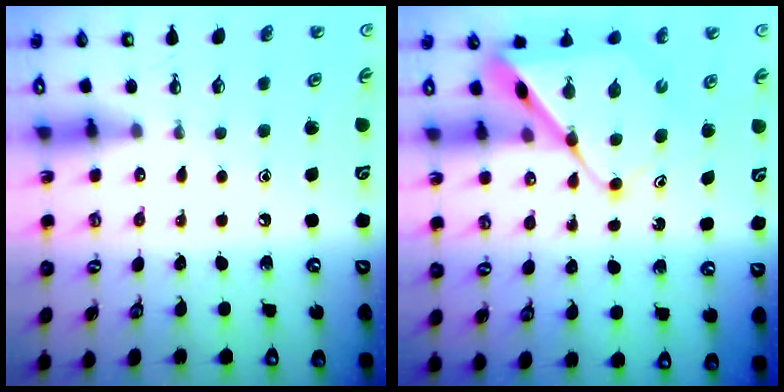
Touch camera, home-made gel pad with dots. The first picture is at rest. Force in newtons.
{"total": 11.3, "press": 11.3, "slide": 1.0}